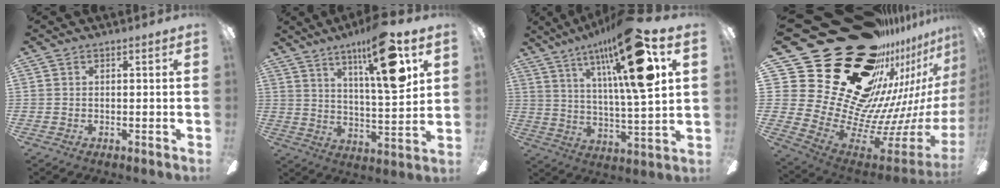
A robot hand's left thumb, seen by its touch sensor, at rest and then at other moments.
{"total": 21.7, "force": [13.1, 4.3, 16.8], "torque": [-0.276, -0.062, 0.197]}
{"total": 22.9, "force": [11.9, 4.5, 19.1], "torque": [-0.311, -0.047, 0.172]}
{"total": 41.1, "force": [23.9, 21.4, 25.6], "torque": [-0.381, -0.234, 0.525]}